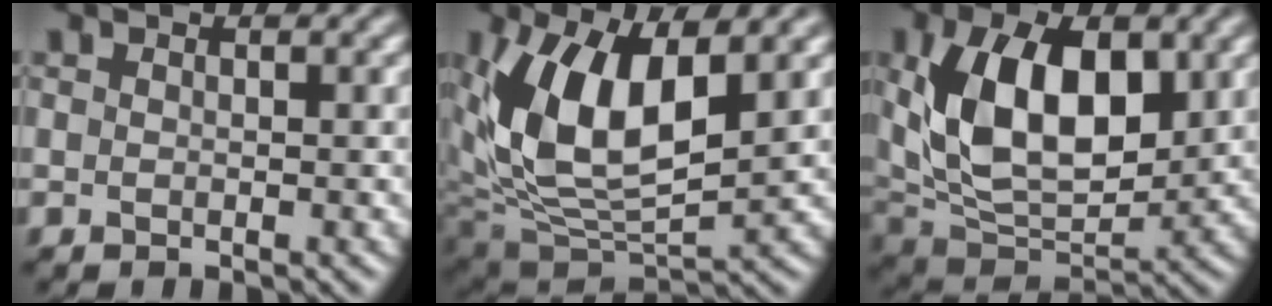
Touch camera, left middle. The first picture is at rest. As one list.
[{"total": 9.9, "force": [3.0, 5.0, 8.0], "torque": [-0.164, -0.013, 0.054]}, {"total": 10.9, "force": [2.6, 6.1, 8.6], "torque": [-0.163, 0.000, 0.045]}]